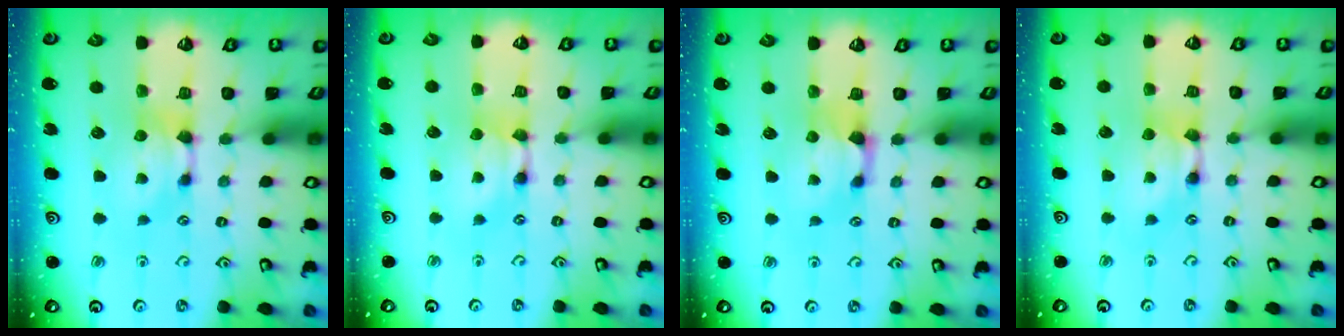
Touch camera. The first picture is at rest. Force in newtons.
{"total": 1.7, "press": 1.7, "slide": 0.2}
{"total": 0.7, "press": 0.2, "slide": 0.7}
{"total": 1.6, "press": 1.6, "slide": 0.1}